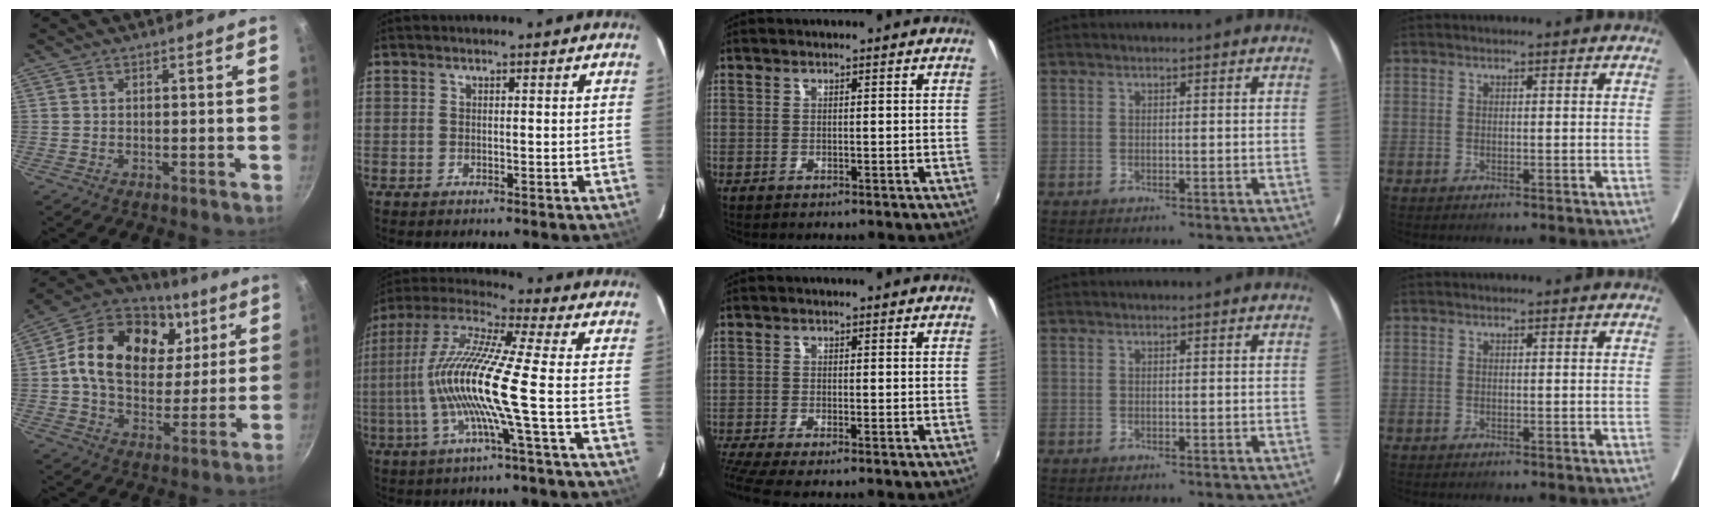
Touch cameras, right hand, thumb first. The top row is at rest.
{"thumb": {"total": 23.4, "force": [7.2, 16.5, 15.0], "torque": [-0.240, -0.005, 0.109]}, "index": {"total": 14.8, "force": [-2.8, -1.0, 14.5], "torque": [-0.279, -0.002, -0.059]}, "middle": {"total": 3.6, "force": [-2.7, -0.4, 2.4], "torque": [-0.058, -0.022, -0.056]}}